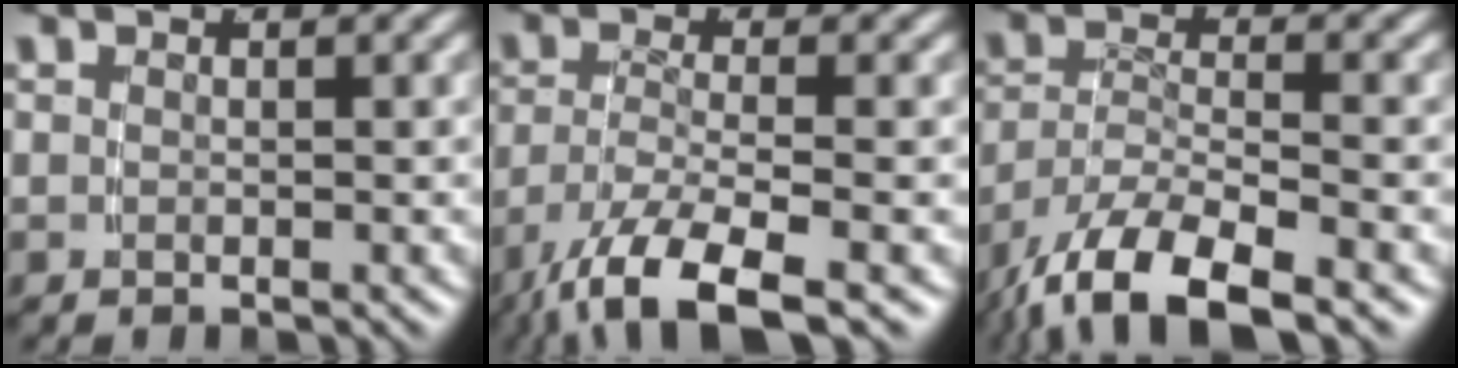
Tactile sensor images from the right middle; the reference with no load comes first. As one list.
[{"total": 7.6, "force": [-4.6, 2.4, 5.5], "torque": [-0.103, -0.039, -0.049]}, {"total": 8.6, "force": [-5.4, 3.5, 5.6], "torque": [-0.115, -0.036, -0.068]}]